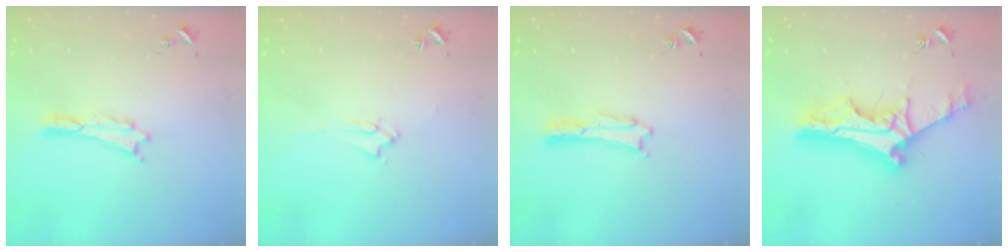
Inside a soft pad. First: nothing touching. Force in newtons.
{"total": 1.9, "press": 1.9, "slide": 0.3}
{"total": 0.0}
{"total": 12.3, "press": 12.3, "slide": 1.1}